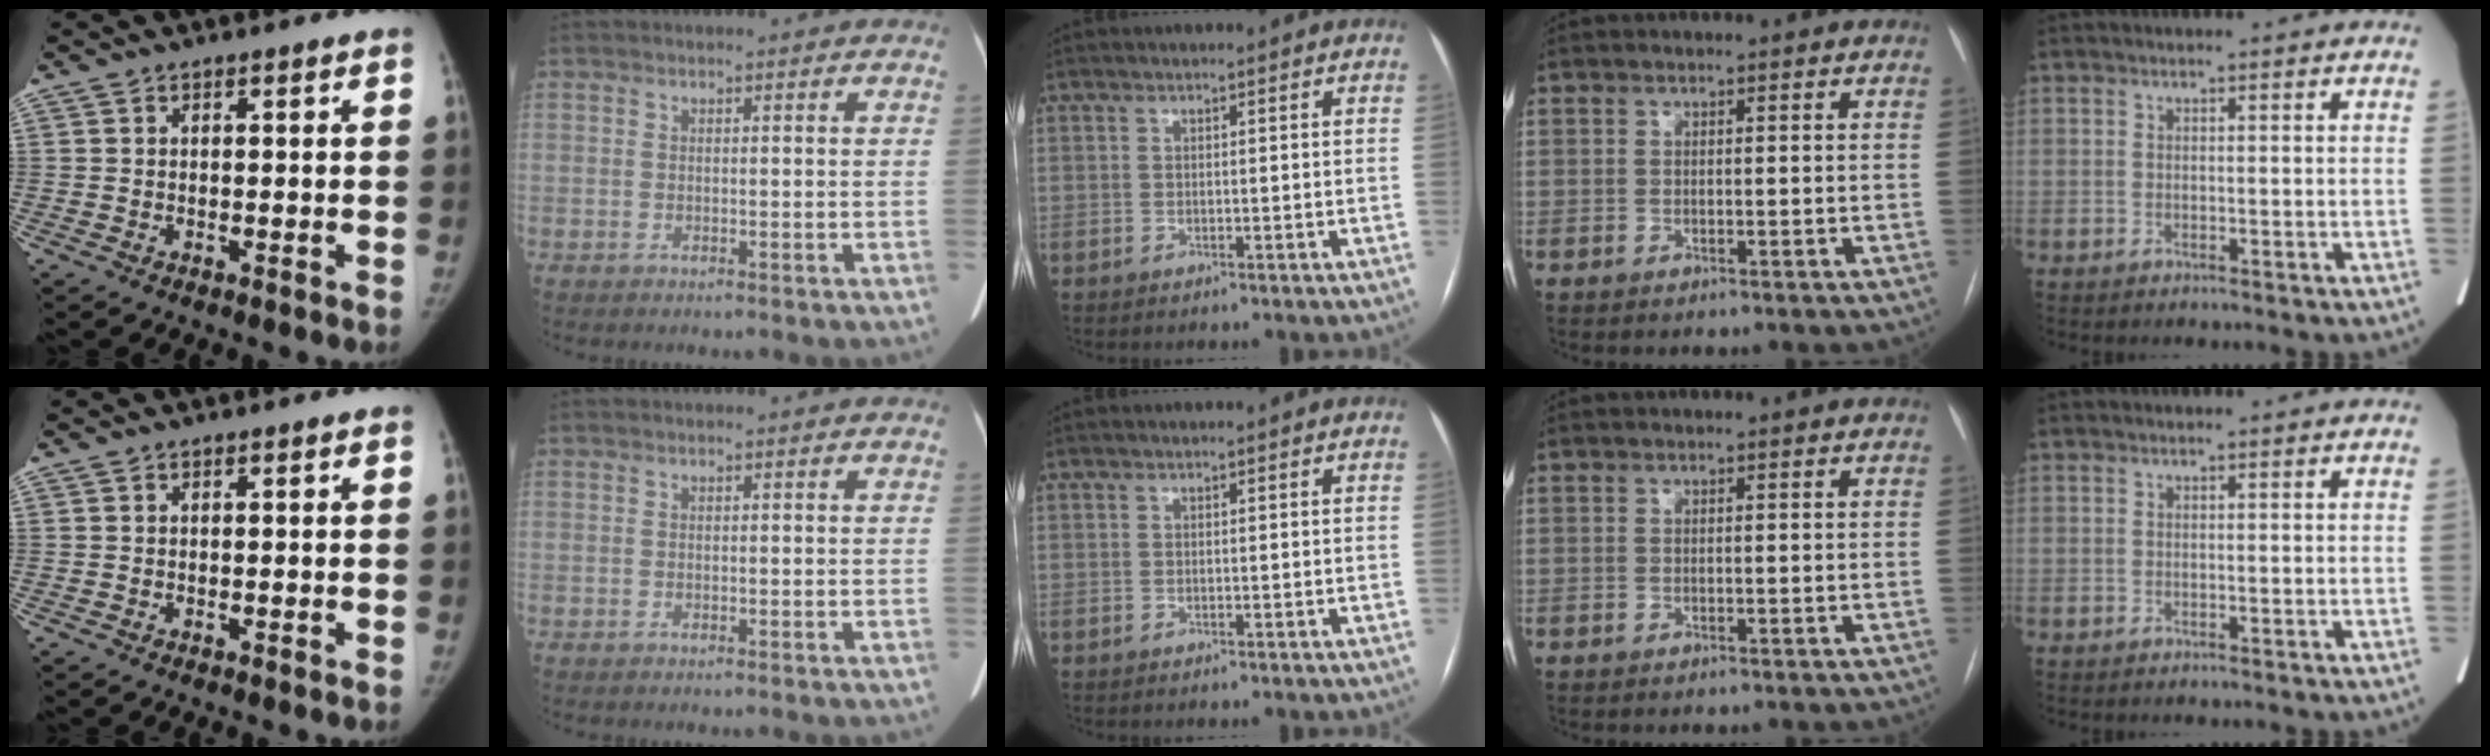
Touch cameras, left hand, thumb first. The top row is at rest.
{}